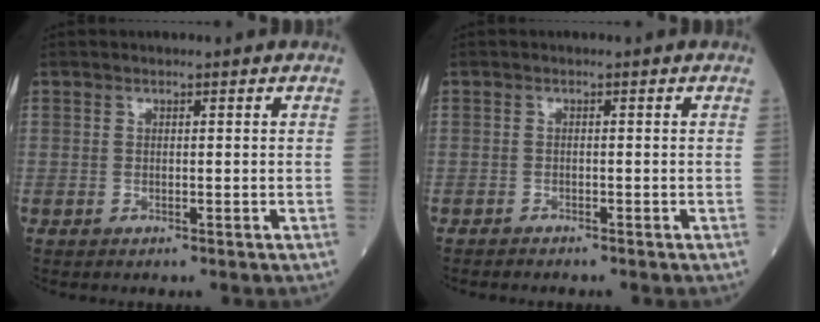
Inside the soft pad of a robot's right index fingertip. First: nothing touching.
{"total": 1.1, "force": [-1.1, 0.2, 0.3], "torque": [-0.007, -0.001, -0.016]}